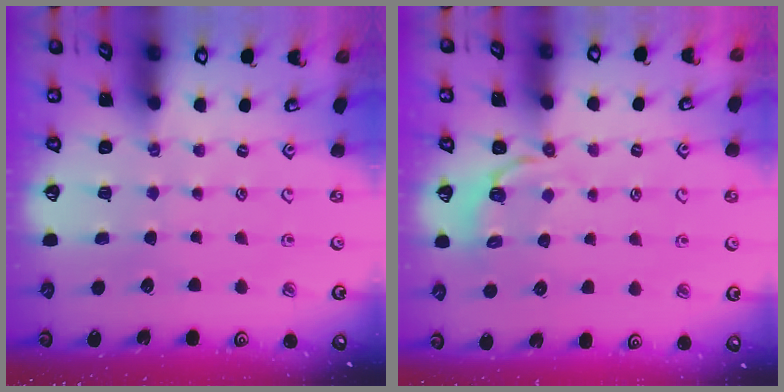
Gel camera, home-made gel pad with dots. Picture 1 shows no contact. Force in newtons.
{"total": 3.2, "press": 2.1, "slide": 2.4}